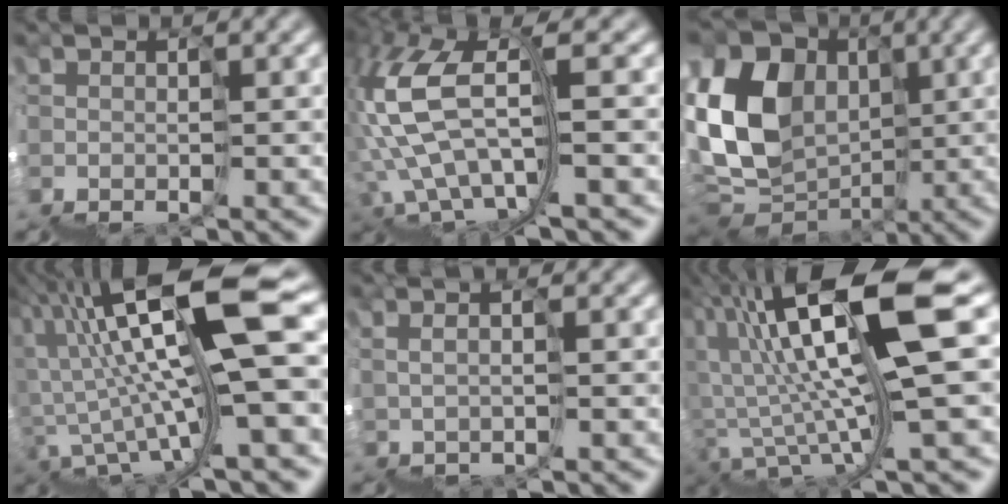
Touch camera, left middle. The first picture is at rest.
{"total": 7.0, "force": [1.5, 3.2, 6.0], "torque": [-0.150, 0.026, 0.026]}
{"total": 9.7, "force": [3.9, 7.8, 4.2], "torque": [-0.111, 0.033, 0.053]}
{"total": 10.4, "force": [2.8, 1.3, 9.9], "torque": [-0.157, 0.042, 0.054]}
{"total": 1.9, "force": [1.7, 0.0, 0.8], "torque": [0.021, 0.015, 0.029]}
{"total": 10.0, "force": [4.9, 0.9, 8.7], "torque": [-0.132, 0.038, 0.093]}